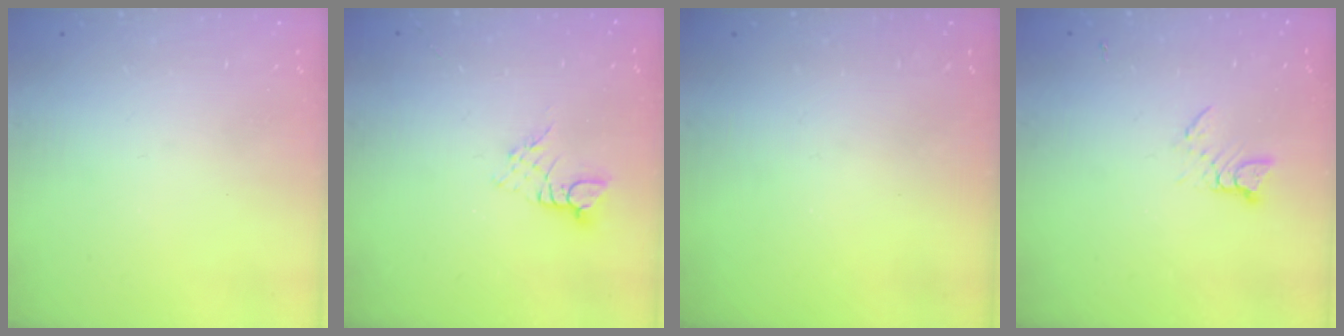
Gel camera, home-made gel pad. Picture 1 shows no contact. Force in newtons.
{"total": 2.7, "press": 2.7, "slide": 0.3}
{"total": 0.0}
{"total": 3.6, "press": 3.6, "slide": 0.5}